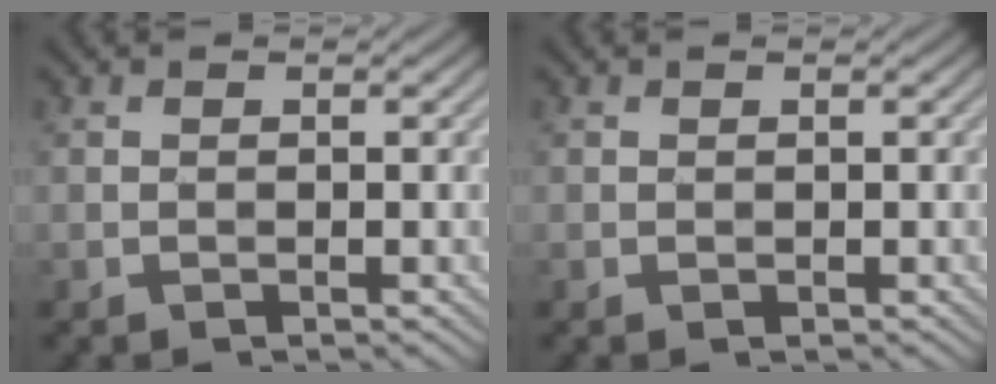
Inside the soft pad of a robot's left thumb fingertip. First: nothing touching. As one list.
[{"total": 0.0}]